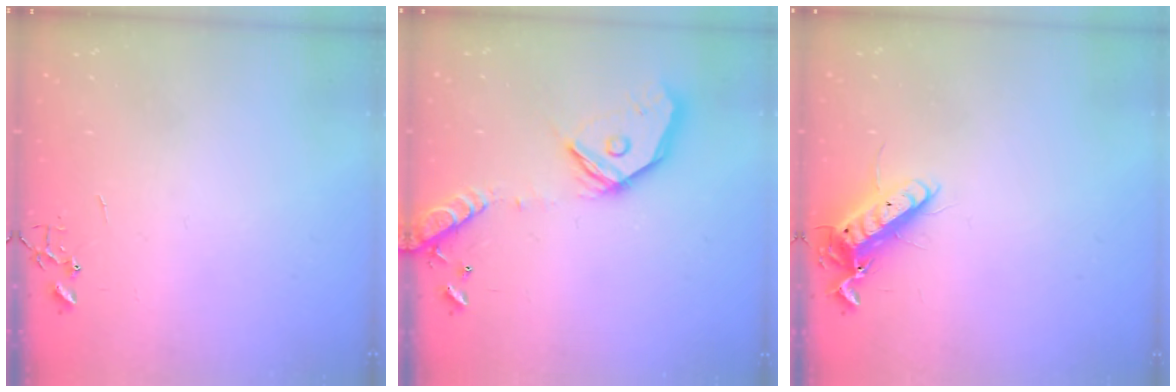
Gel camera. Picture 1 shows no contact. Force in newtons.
{"total": 18.4, "press": 18.2, "slide": 3.1}
{"total": 12.5, "press": 12.4, "slide": 1.6}